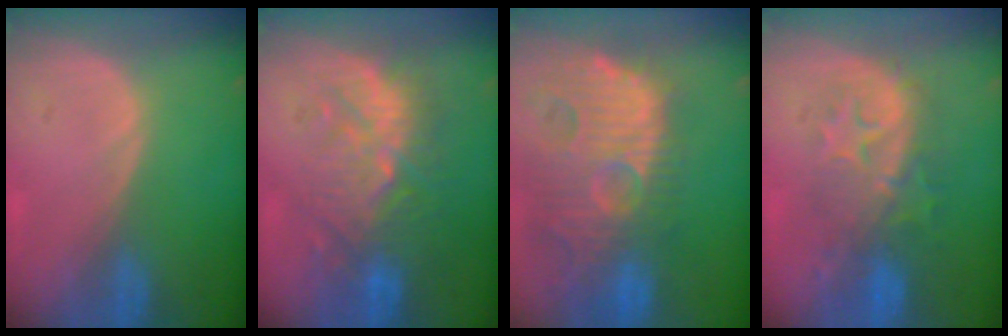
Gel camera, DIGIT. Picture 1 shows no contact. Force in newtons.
{"total": 9.9, "press": 9.5, "slide": 2.5}
{"total": 14.4, "press": 12.6, "slide": 7.1}
{"total": 8.9, "press": 8.5, "slide": 2.7}